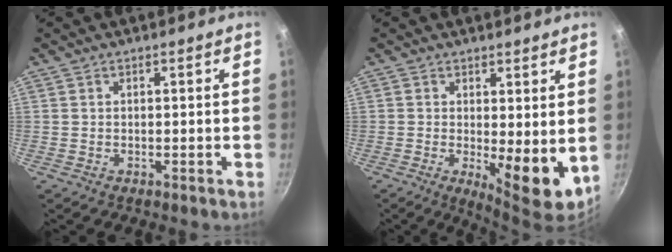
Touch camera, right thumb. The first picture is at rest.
{"total": 8.1, "force": [0.3, 2.8, 7.6], "torque": [-0.102, -0.023, 0.010]}